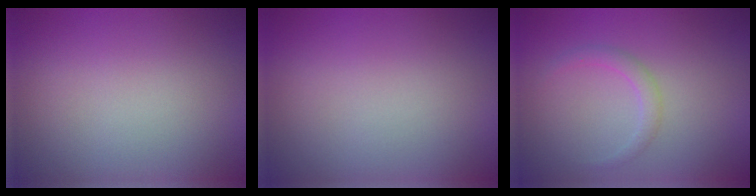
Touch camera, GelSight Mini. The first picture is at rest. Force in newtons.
{"total": 0.0}
{"total": 1.4, "press": 1.4, "slide": 0.1}